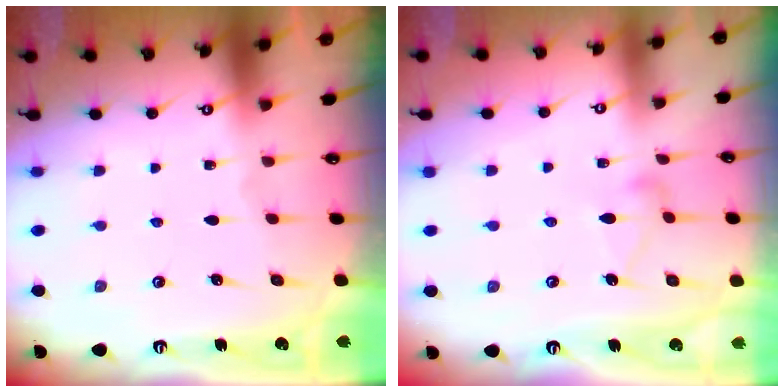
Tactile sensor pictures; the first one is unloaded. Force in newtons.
{"total": 8.3, "press": 8.3, "slide": 0.4}